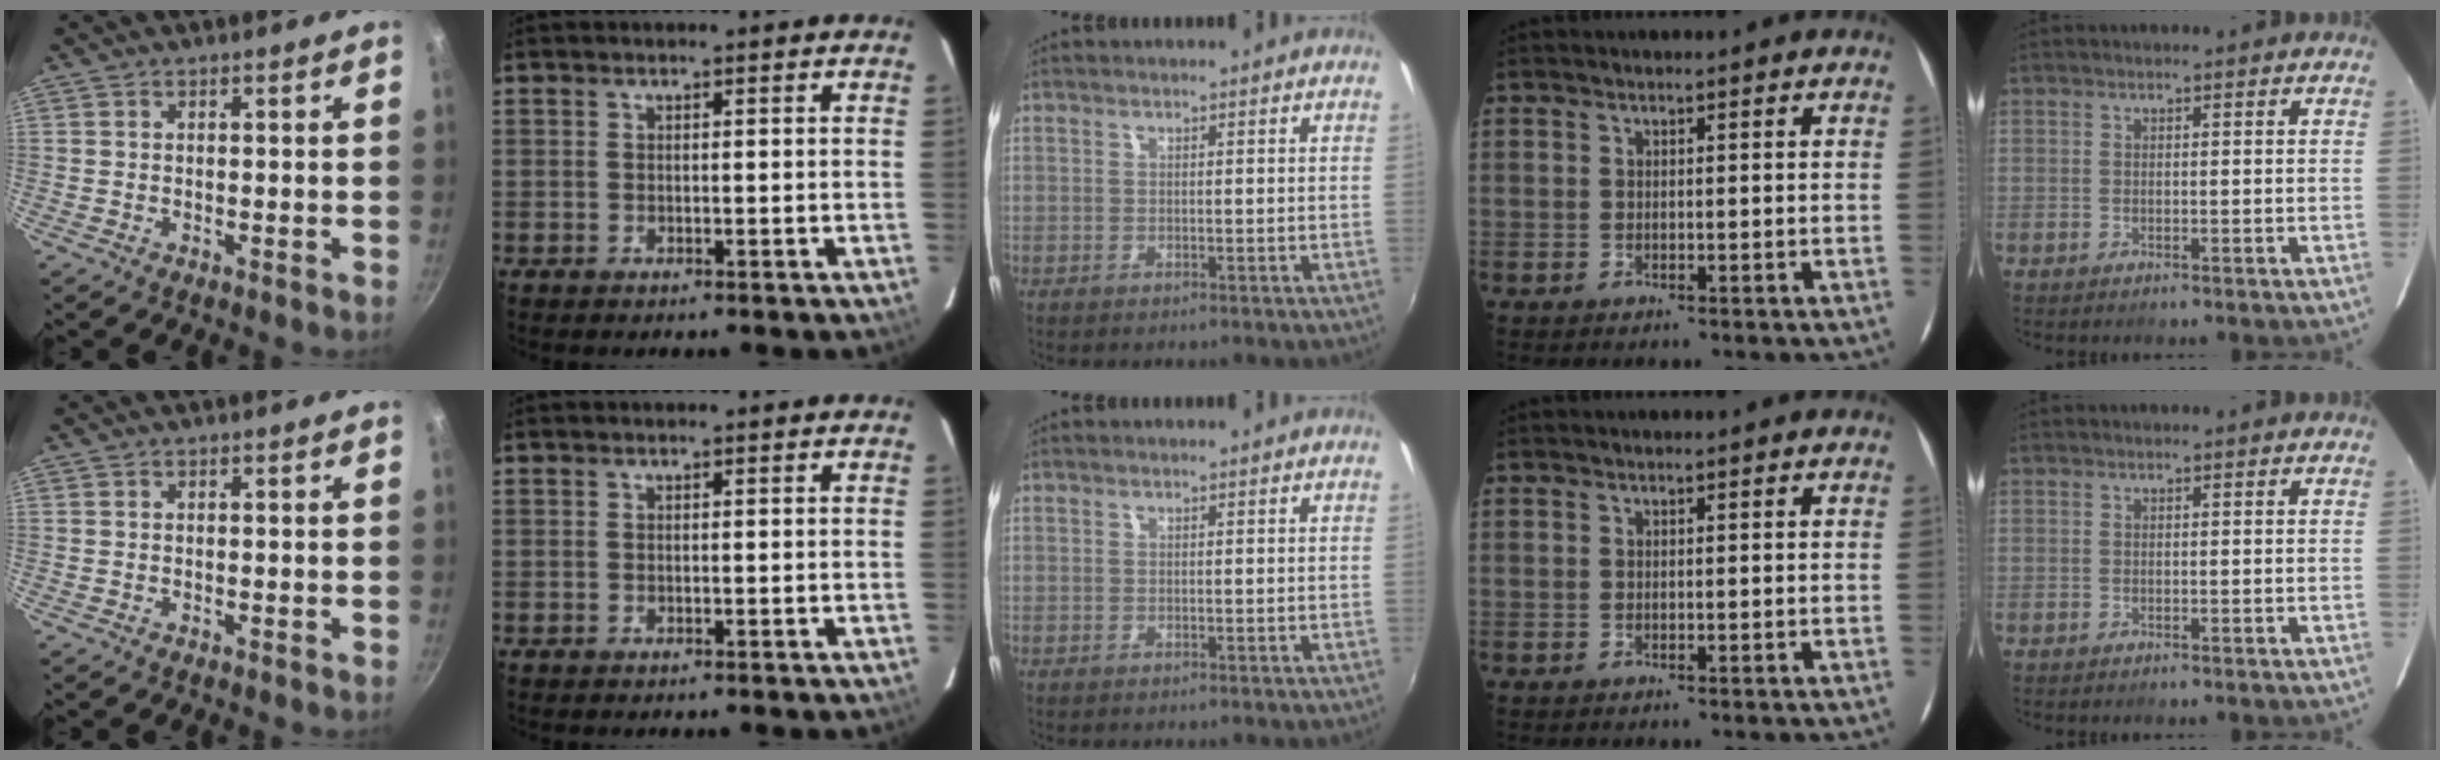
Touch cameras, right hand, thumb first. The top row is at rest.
{}